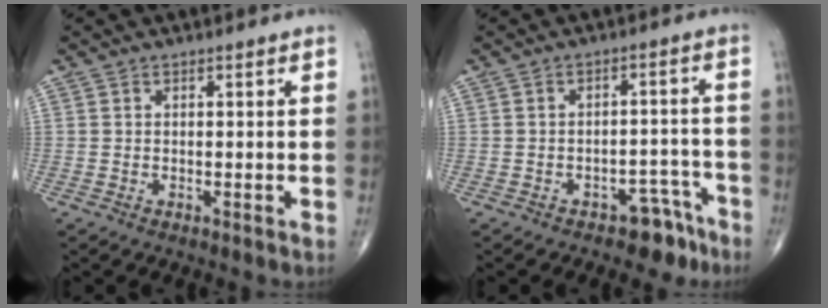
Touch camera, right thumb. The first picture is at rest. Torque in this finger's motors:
{"motor_torque": [2.56, 1.53, 0.21, -0.60, 0.00]}